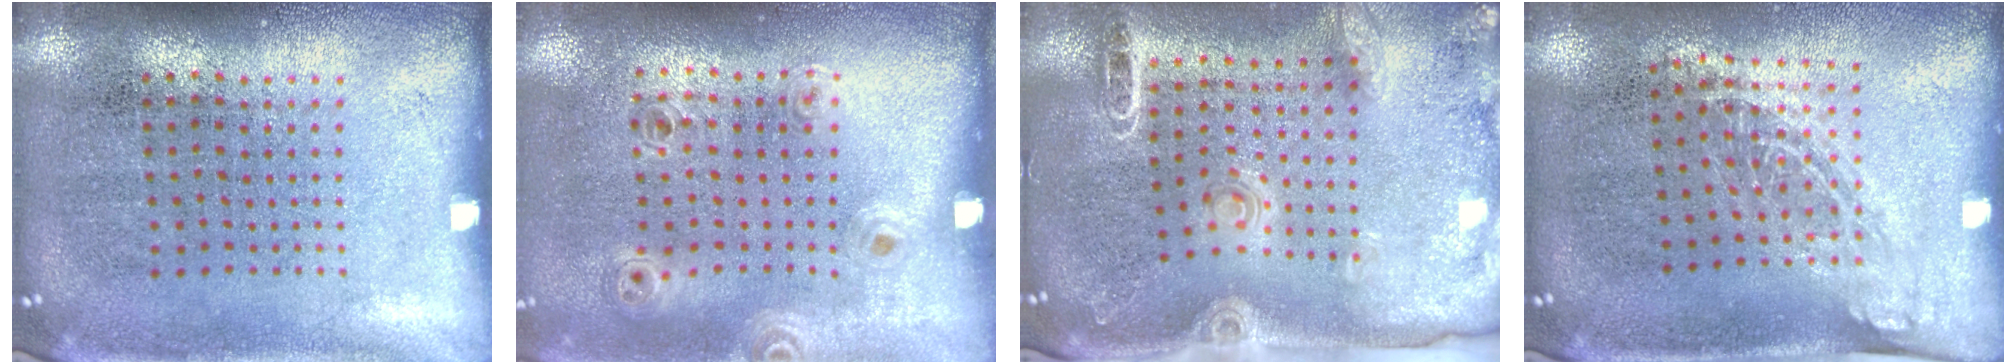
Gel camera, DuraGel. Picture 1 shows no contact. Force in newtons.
{"total": 0.9, "press": 0.8, "slide": 0.3}
{"total": 2.0, "press": 1.8, "slide": 0.7}
{"total": 1.3, "press": 1.0, "slide": 0.9}